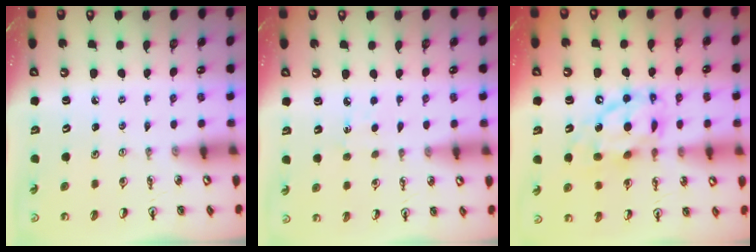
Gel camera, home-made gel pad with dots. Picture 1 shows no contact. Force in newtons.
{"total": 3.8, "press": 3.8, "slide": 0.5}
{"total": 13.2, "press": 13.1, "slide": 1.4}